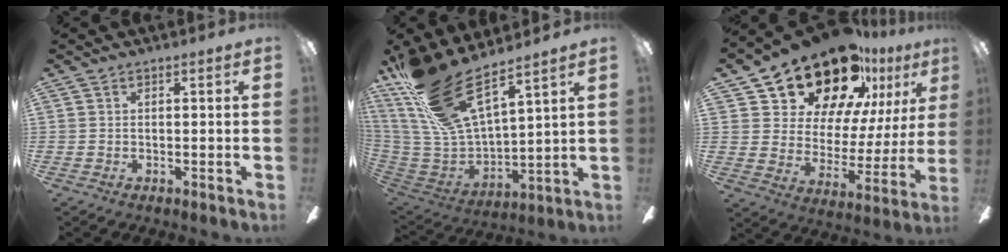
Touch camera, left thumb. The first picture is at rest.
{"total": 21.8, "force": [16.1, 6.4, 13.3], "torque": [-0.290, -0.112, 0.281]}
{"total": 22.3, "force": [17.9, 10.0, 8.8], "torque": [-0.164, -0.117, 0.327]}